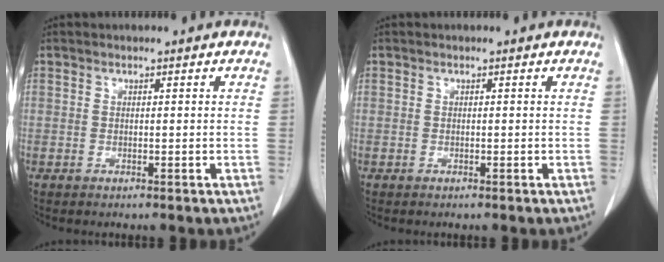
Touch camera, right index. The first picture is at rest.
{"total": 0.0}